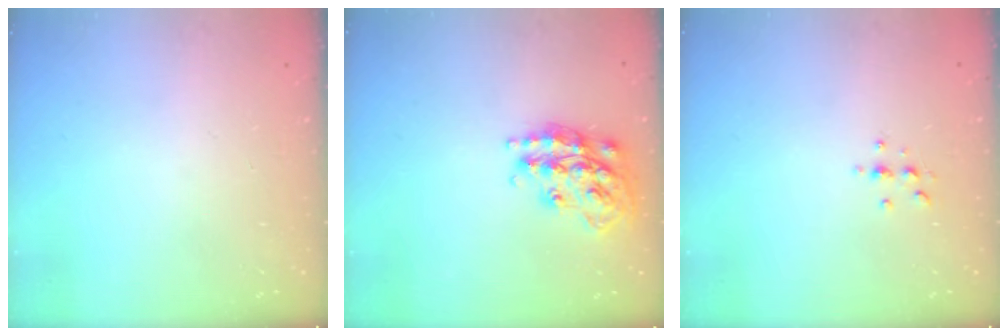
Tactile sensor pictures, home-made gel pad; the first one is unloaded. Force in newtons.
{"total": 18.0, "press": 17.9, "slide": 1.1}
{"total": 3.1, "press": 3.1, "slide": 0.5}